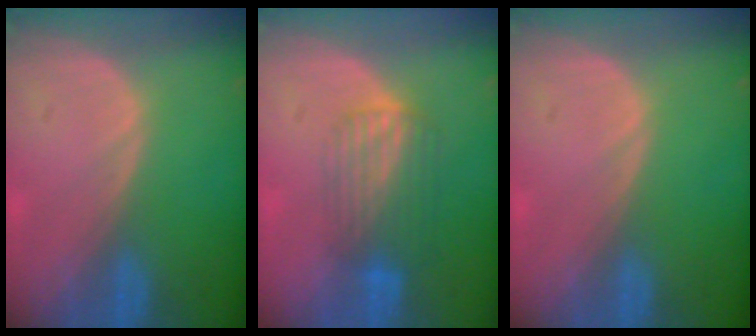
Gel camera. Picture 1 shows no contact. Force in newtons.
{"total": 6.8, "press": 5.7, "slide": 3.7}
{"total": 0.0}